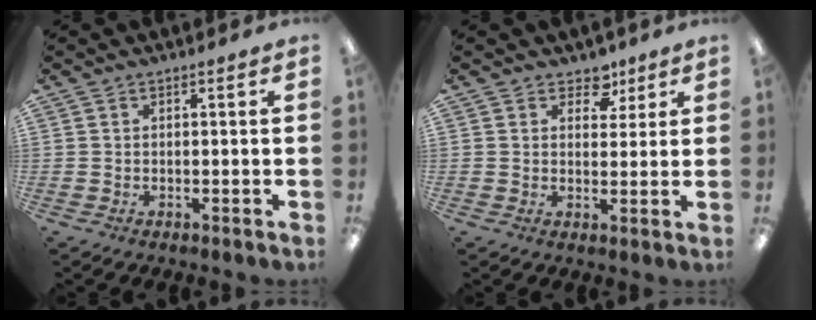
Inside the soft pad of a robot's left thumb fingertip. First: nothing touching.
{"total": 5.5, "force": [3.5, 3.6, 2.0], "torque": [-0.012, -0.018, 0.058]}